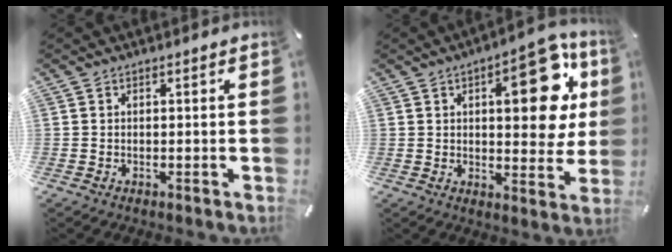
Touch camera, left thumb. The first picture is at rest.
{"total": 18.2, "force": [6.1, 8.2, 15.1], "torque": [-0.179, -0.020, 0.089]}